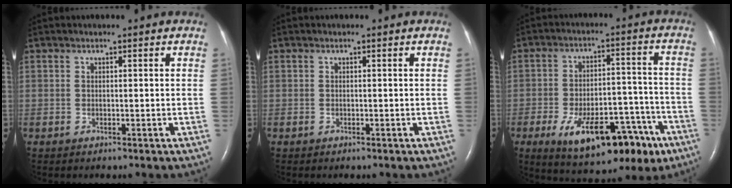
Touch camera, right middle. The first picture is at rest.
{"total": 0.0}
{"total": 16.8, "force": [-9.2, 6.8, 12.4], "torque": [-0.168, 0.014, -0.124]}